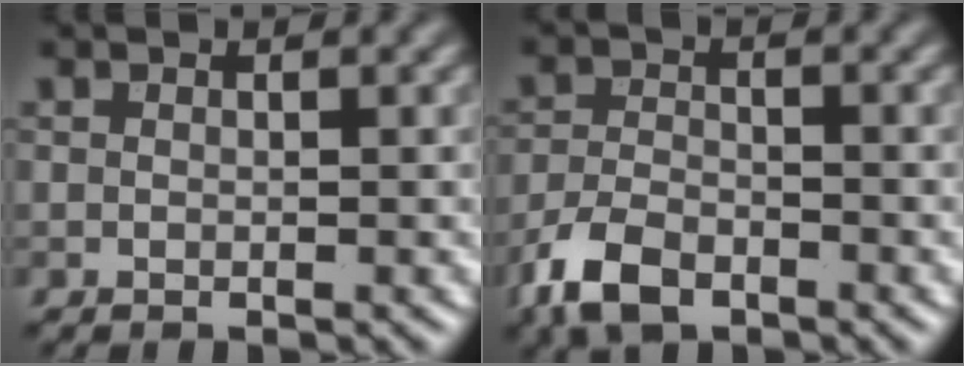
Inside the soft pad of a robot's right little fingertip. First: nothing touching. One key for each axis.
{"total": 4.8, "fx": -3.3, "fy": 2.3, "fz": 2.6, "tx": -0.054, "ty": -0.005, "tz": -0.071}